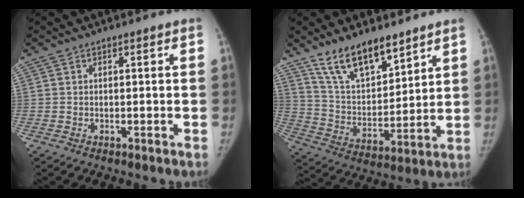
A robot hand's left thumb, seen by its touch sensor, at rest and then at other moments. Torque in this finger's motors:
{"motor_torque": [1.22, 1.22, 1.16, -1.10, 0.06]}